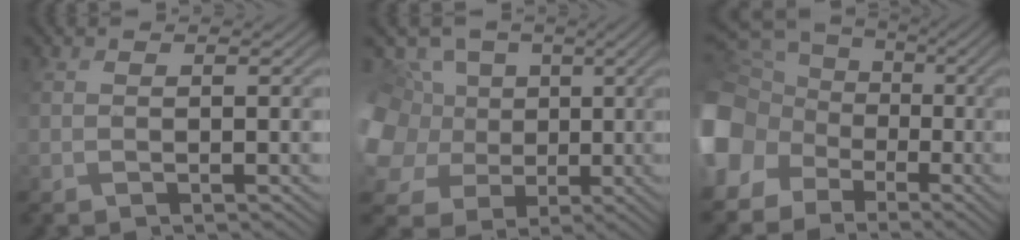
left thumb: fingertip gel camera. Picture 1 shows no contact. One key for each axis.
{"total": 13.2, "fx": 1.5, "fy": 12.2, "fz": 4.8, "tx": -0.205, "ty": 0.024, "tz": 0.016}
{"total": 13.4, "fx": -4.2, "fy": 11.5, "fz": 5.6, "tx": -0.207, "ty": -0.024, "tz": -0.075}